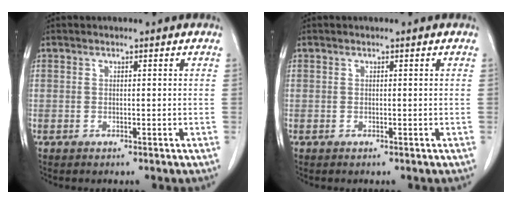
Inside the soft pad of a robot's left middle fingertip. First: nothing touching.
{"total": 0.0}